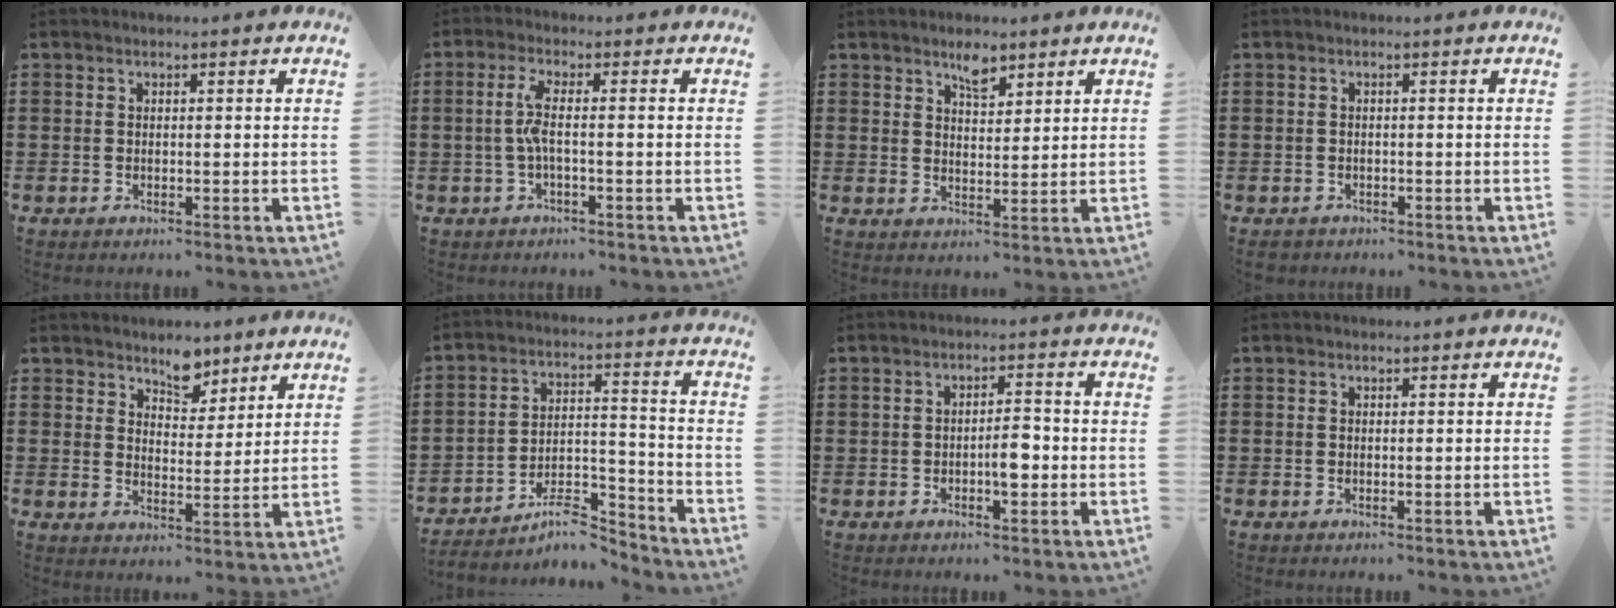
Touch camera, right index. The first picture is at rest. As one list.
[{"total": 4.2, "force": [-0.7, 0.2, 4.1], "torque": [-0.090, -0.006, -0.021]}, {"total": 3.6, "force": [2.8, 1.3, 1.9], "torque": [-0.034, 0.001, 0.049]}, {"total": 1.0, "force": [-0.9, 0.4, 0.1], "torque": [-0.006, 0.001, -0.021]}, {"total": 5.5, "force": [4.6, 2.6, 1.6], "torque": [-0.031, -0.009, 0.083]}, {"total": 7.7, "force": [-6.7, 2.0, 3.1], "torque": [-0.048, 0.014, -0.126]}, {"total": 3.8, "force": [-0.9, 1.4, 3.5], "torque": [-0.061, 0.007, -0.017]}, {"total": 0.0}]